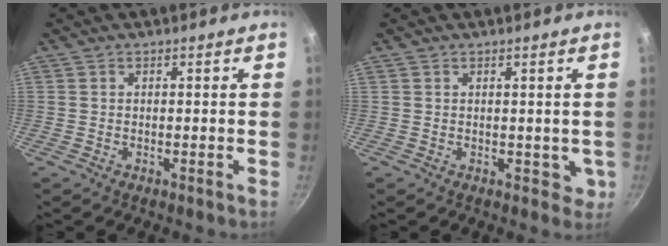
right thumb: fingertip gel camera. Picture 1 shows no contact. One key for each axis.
{"total": 2.6, "fx": 0.4, "fy": 2.0, "fz": 1.6, "tx": -0.010, "ty": 0.001, "tz": 0.010}